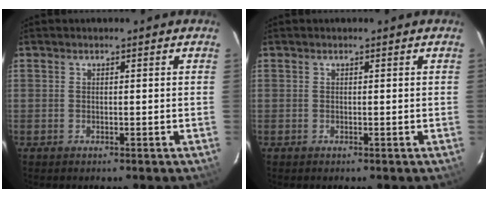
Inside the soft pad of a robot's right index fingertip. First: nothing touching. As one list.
[{"total": 0.0}]